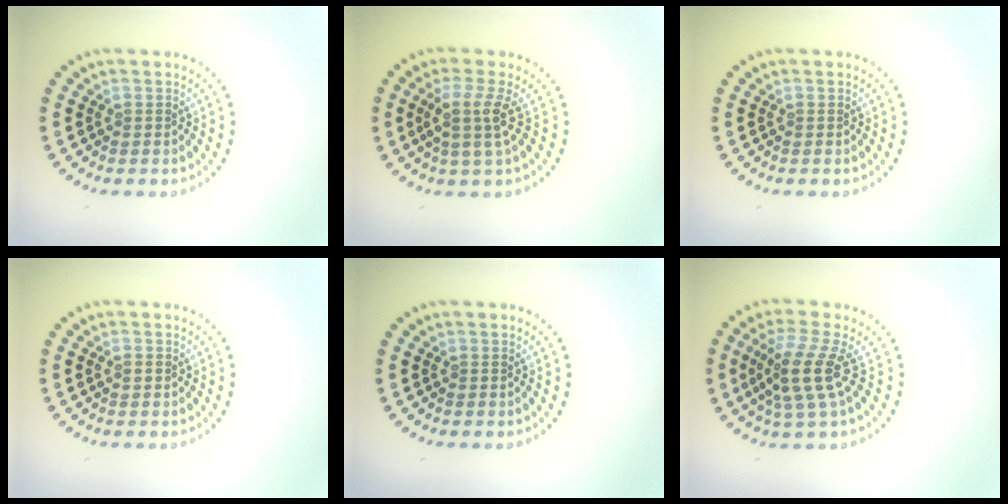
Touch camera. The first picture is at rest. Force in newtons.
{"total": 2.8, "press": 2.1, "slide": 1.8}
{"total": 0.0}
{"total": 0.9, "press": 0.9, "slide": 0.1}
{"total": 0.0}
{"total": 3.9, "press": 2.8, "slide": 2.6}